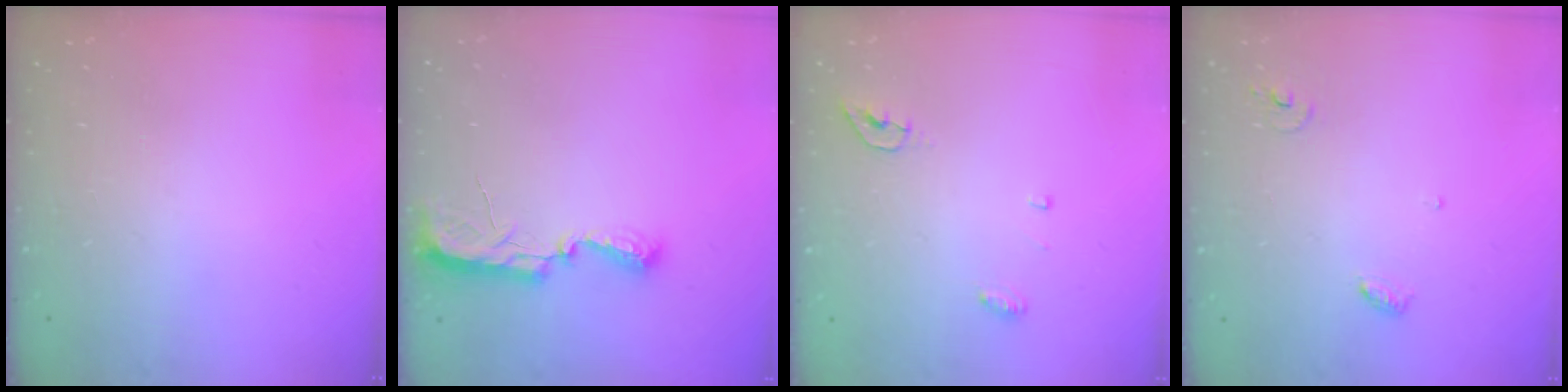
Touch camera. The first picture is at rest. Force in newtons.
{"total": 7.7, "press": 7.7, "slide": 0.6}
{"total": 4.5, "press": 4.2, "slide": 1.5}
{"total": 4.0, "press": 4.0, "slide": 0.3}